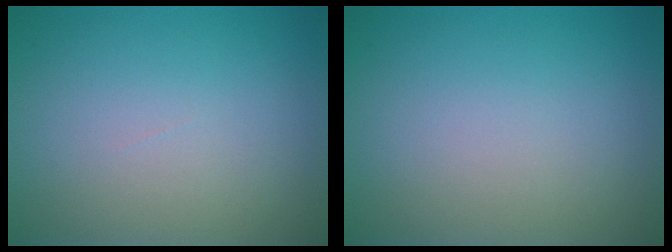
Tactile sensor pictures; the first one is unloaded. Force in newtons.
{"total": 0.0}